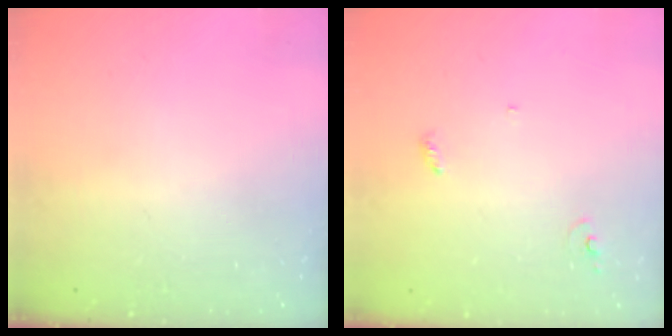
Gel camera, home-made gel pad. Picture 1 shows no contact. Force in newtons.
{"total": 3.6, "press": 3.6, "slide": 0.2}